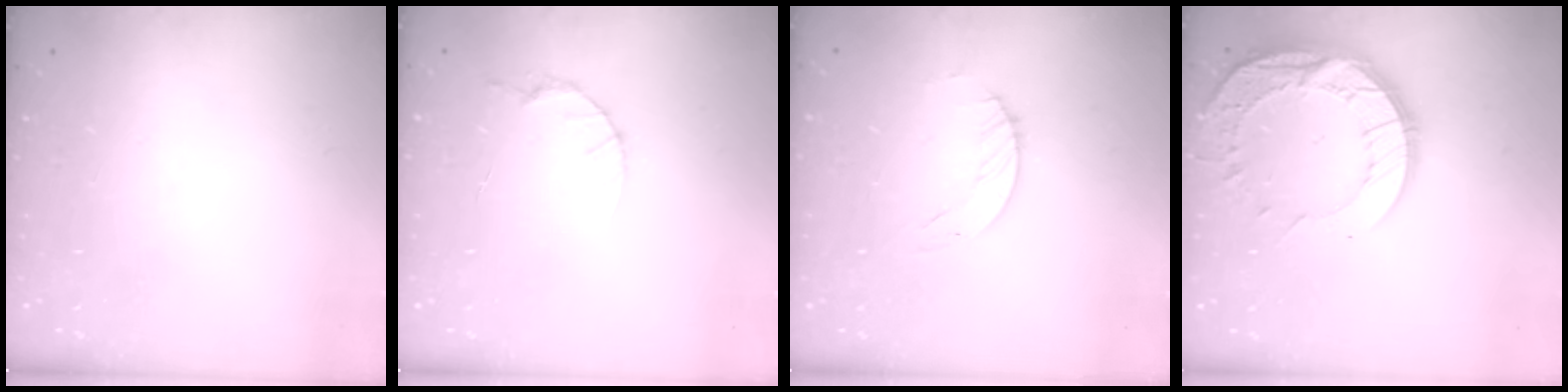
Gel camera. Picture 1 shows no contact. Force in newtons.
{"total": 4.1, "press": 4.1, "slide": 0.5}
{"total": 1.2, "press": 1.2, "slide": 0.2}
{"total": 14.6, "press": 14.6, "slide": 1.2}